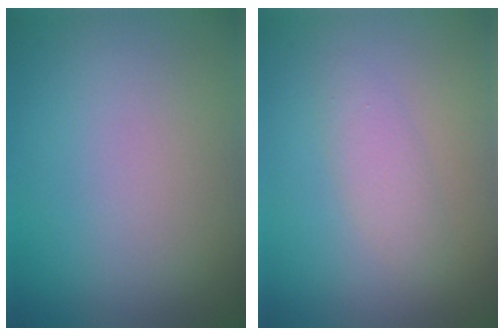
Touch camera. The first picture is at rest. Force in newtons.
{"total": 1.9, "press": 1.9, "slide": 0.1}